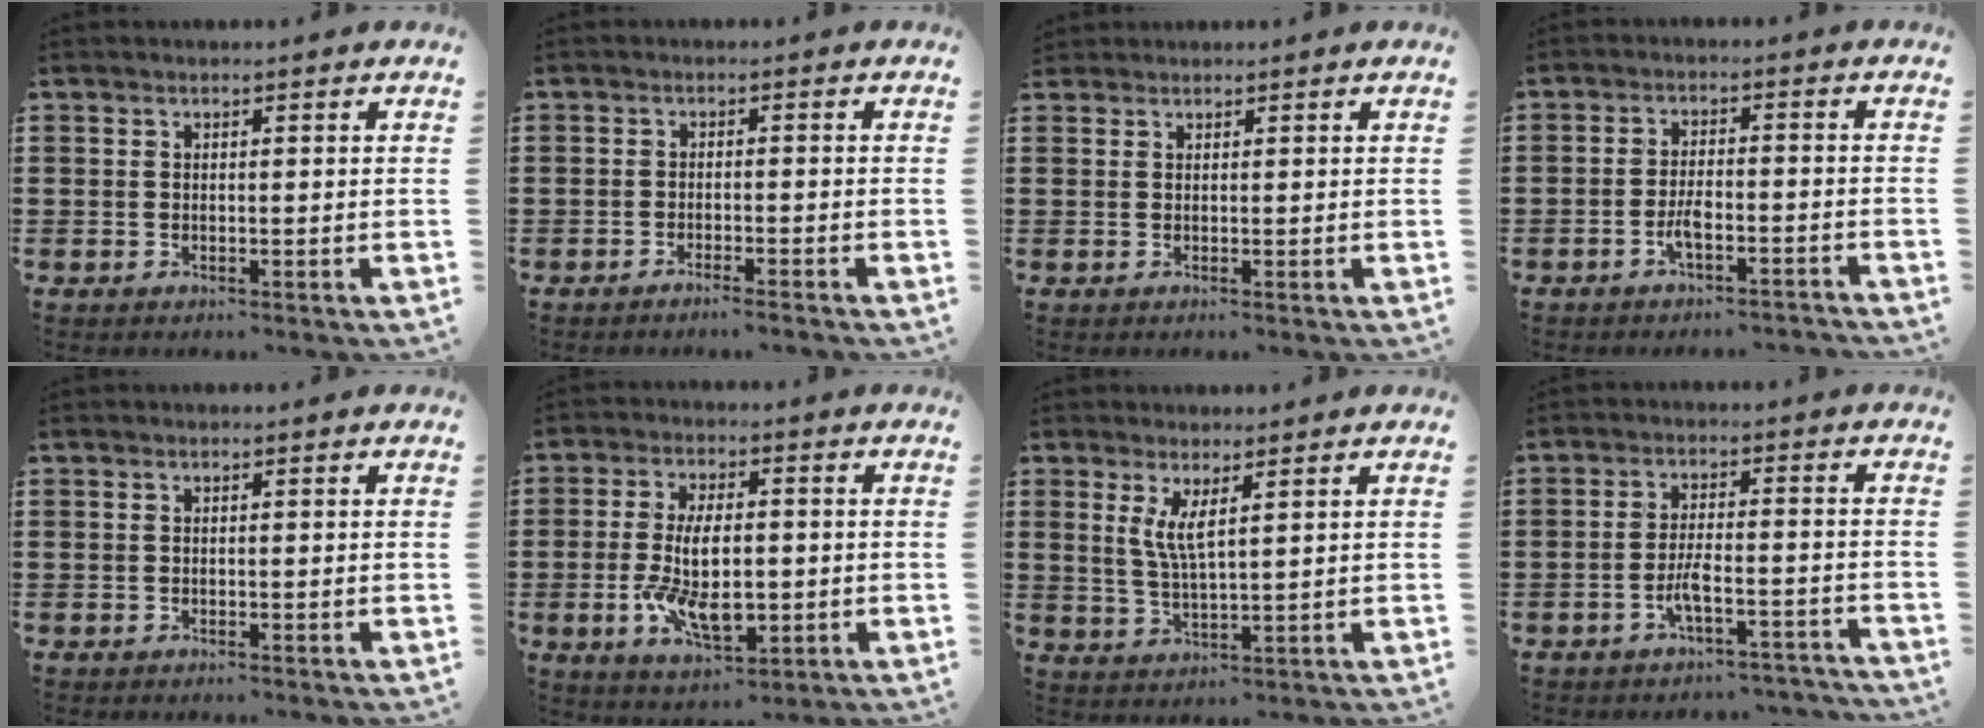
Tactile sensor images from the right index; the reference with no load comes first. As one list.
[{"total": 1.5, "force": [-1.4, -0.3, 0.6], "torque": [-0.009, -0.001, -0.026]}, {"total": 0.9, "force": [0.9, 0.2, -0.2], "torque": [0.002, 0.002, 0.018]}, {"total": 3.7, "force": [-2.5, 0.7, 2.6], "torque": [-0.061, 0.001, -0.051]}, {"total": 0.0}, {"total": 9.4, "force": [-1.3, 4.7, 8.1], "torque": [-0.164, 0.000, -0.027]}, {"total": 4.1, "force": [1.9, 0.7, 3.6], "torque": [-0.078, -0.001, 0.032]}, {"total": 4.8, "force": [-3.5, 0.7, 3.1], "torque": [-0.068, -0.002, -0.070]}]